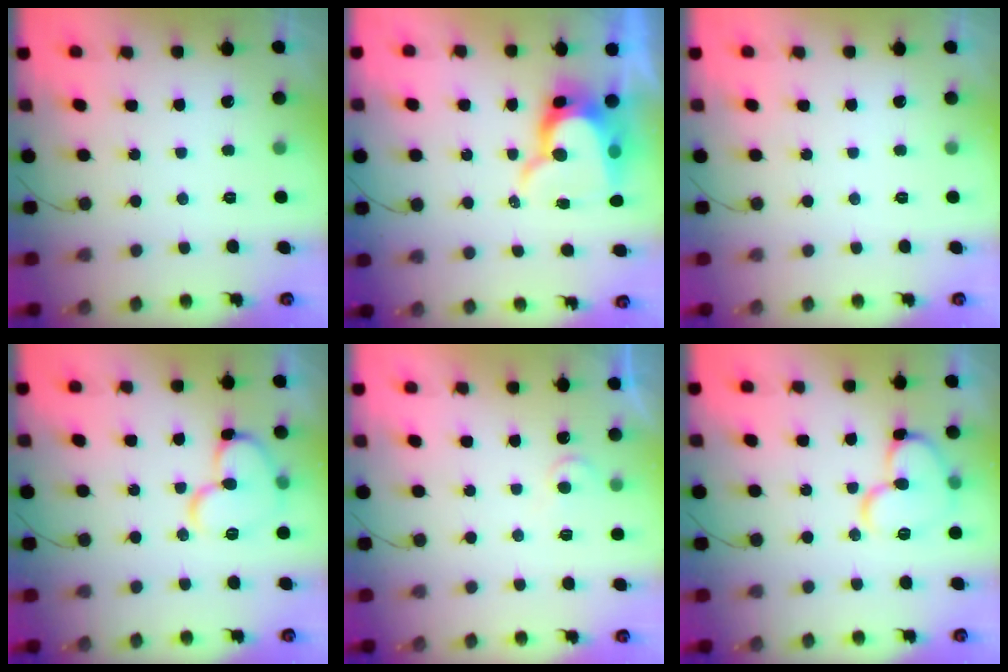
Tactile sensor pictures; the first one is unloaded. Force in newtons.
{"total": 13.2, "press": 13.1, "slide": 1.3}
{"total": 0.0}
{"total": 12.9, "press": 12.8, "slide": 1.8}
{"total": 4.5, "press": 4.5, "slide": 0.4}
{"total": 12.9, "press": 12.8, "slide": 1.8}